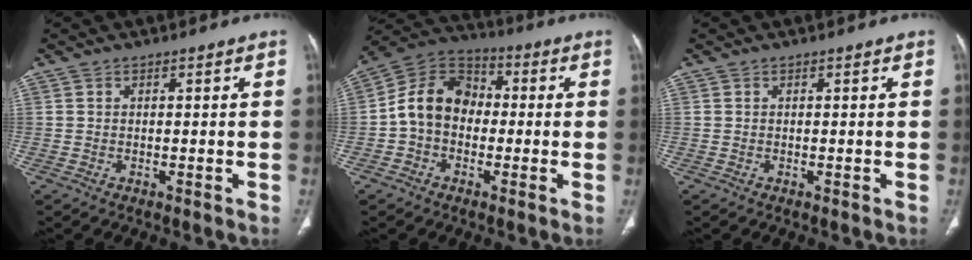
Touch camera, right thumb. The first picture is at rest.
{"total": 11.4, "force": [-1.0, 8.9, 7.0], "torque": [-0.110, 0.039, -0.035]}
{"total": 0.0}